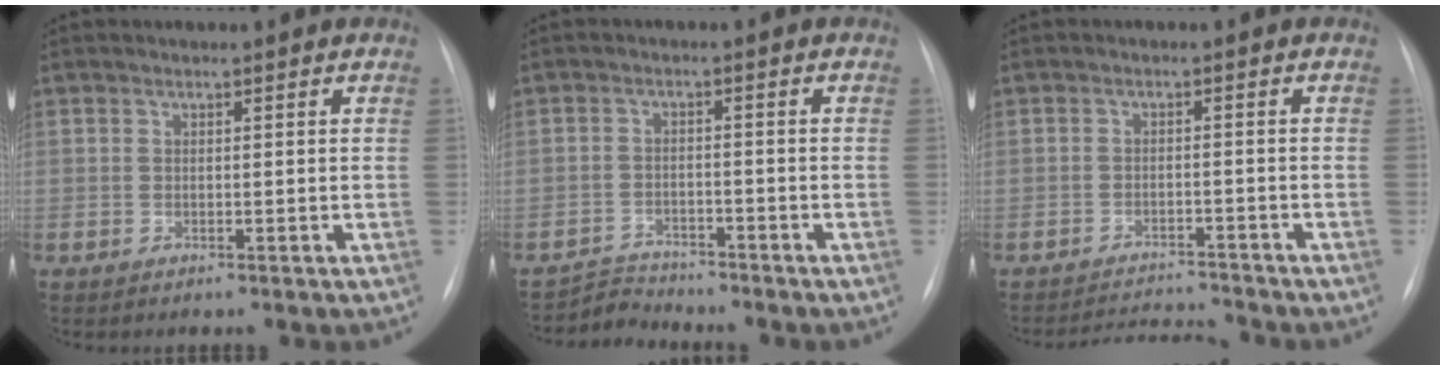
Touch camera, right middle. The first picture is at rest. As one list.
[{"total": 3.6, "force": [-3.2, 0.0, -1.5], "torque": [0.031, -0.008, -0.057]}, {"total": 4.8, "force": [-4.7, -0.8, -0.5], "torque": [0.004, -0.003, -0.077]}]